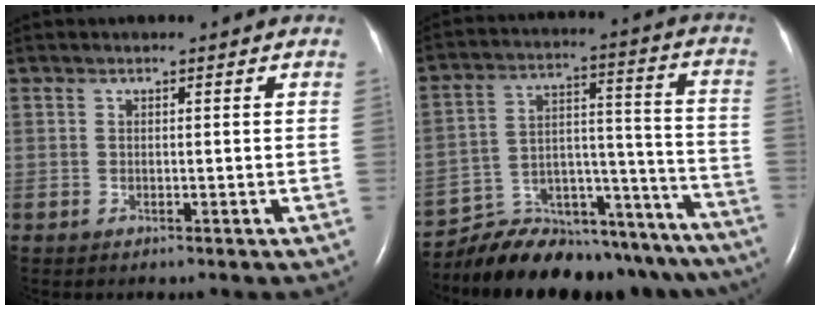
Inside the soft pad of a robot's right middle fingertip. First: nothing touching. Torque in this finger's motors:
{"motor_torque": [0.97, -1.17, 0.24, 0.13]}